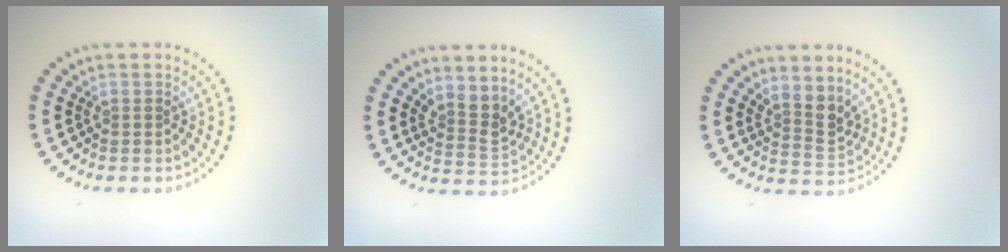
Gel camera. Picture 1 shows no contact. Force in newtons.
{"total": 2.6, "press": 1.9, "slide": 1.7}
{"total": 2.7, "press": 2.0, "slide": 1.8}